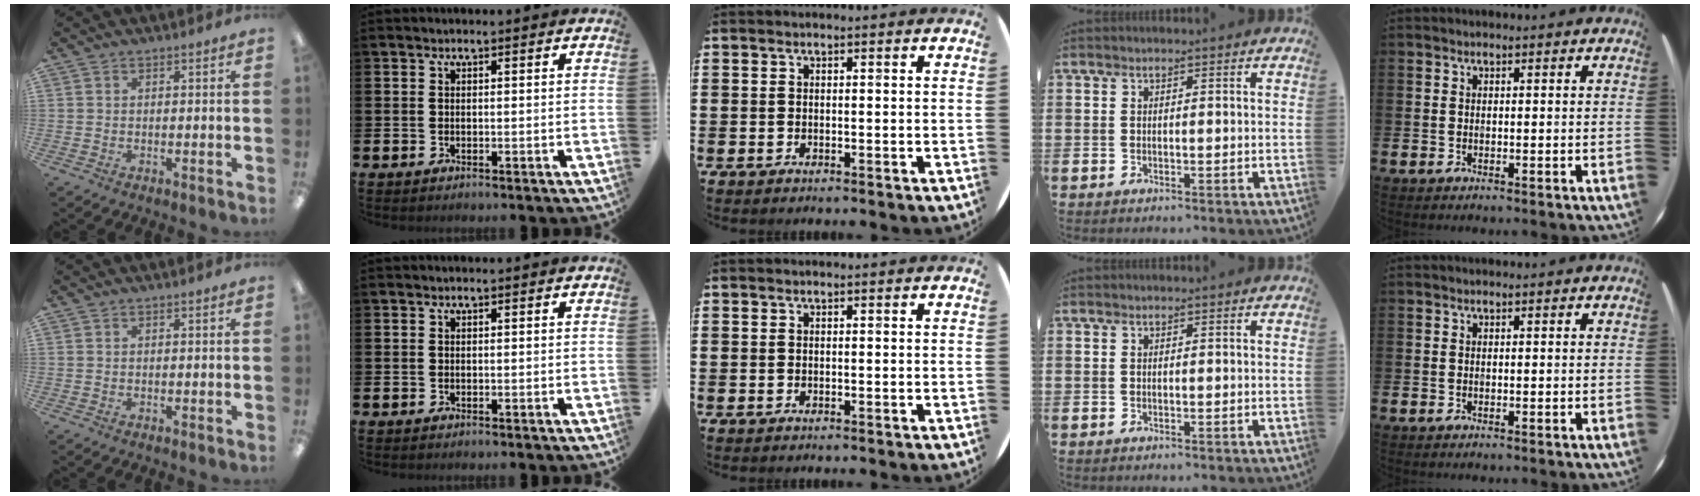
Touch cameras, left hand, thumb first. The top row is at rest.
{}